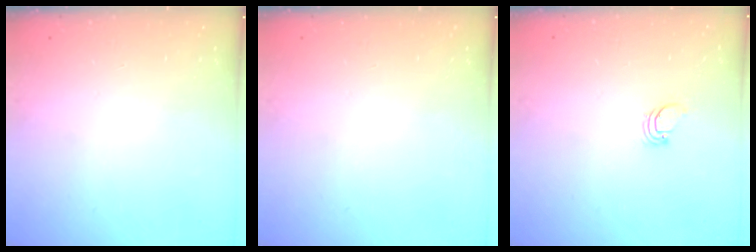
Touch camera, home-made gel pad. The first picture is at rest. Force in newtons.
{"total": 0.0}
{"total": 0.9, "press": 0.9, "slide": 0.0}